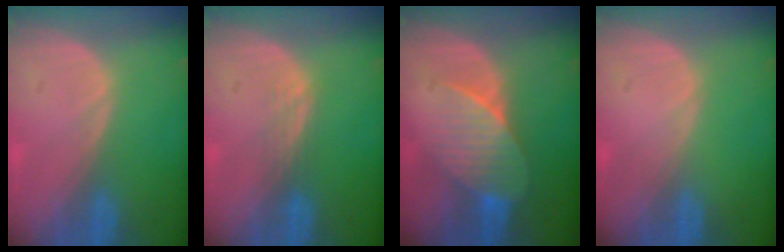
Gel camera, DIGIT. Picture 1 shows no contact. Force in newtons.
{"total": 1.8, "press": 1.7, "slide": 0.2}
{"total": 7.4, "press": 6.9, "slide": 2.6}
{"total": 0.0}